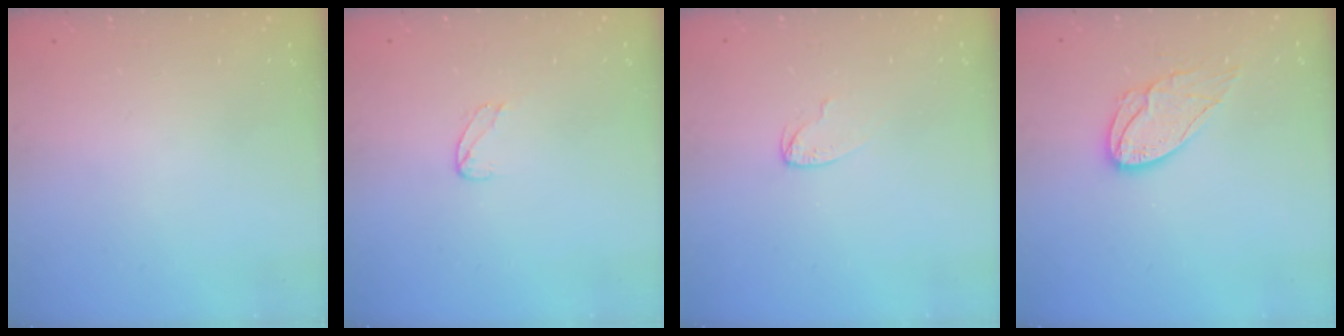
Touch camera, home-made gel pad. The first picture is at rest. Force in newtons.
{"total": 3.9, "press": 3.9, "slide": 0.2}
{"total": 4.3, "press": 4.3, "slide": 0.4}
{"total": 9.8, "press": 9.8, "slide": 0.4}